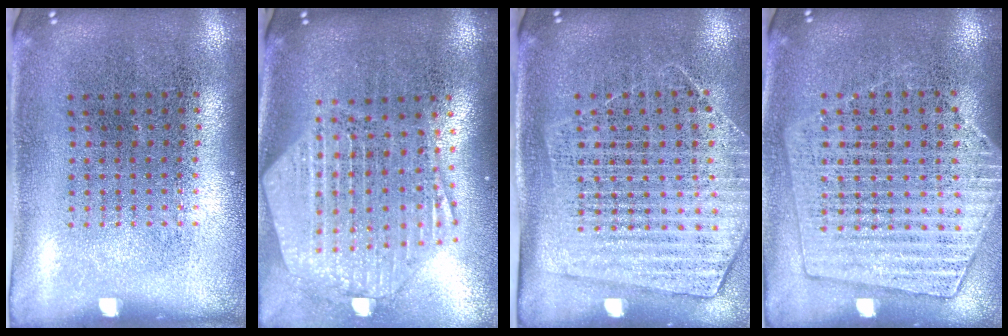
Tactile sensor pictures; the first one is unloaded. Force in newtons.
{"total": 2.8, "press": 2.3, "slide": 1.5}
{"total": 1.7, "press": 1.5, "slide": 0.8}
{"total": 1.4, "press": 1.3, "slide": 0.5}